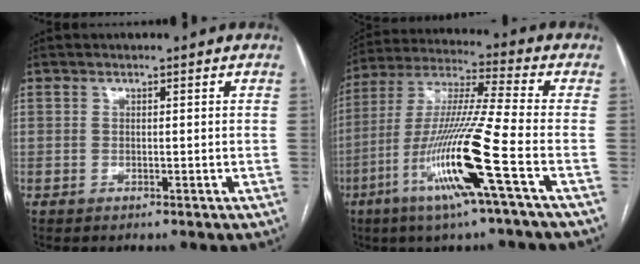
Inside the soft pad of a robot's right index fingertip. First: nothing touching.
{"total": 16.7, "force": [-6.5, -1.3, 15.3], "torque": [-0.309, -0.018, -0.127]}